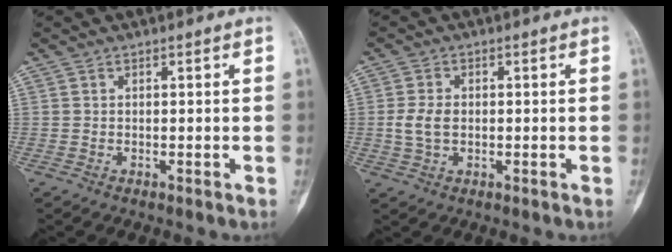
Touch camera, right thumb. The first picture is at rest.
{"total": 4.3, "force": [-0.2, 2.9, 3.2], "torque": [-0.068, 0.006, -0.002]}